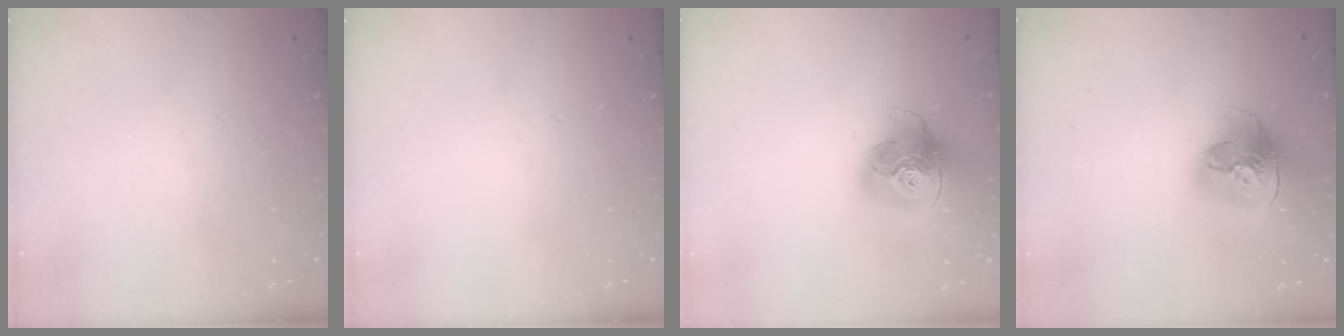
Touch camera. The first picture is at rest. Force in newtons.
{"total": 0.0}
{"total": 16.9, "press": 16.9, "slide": 1.7}
{"total": 15.3, "press": 15.3, "slide": 1.5}